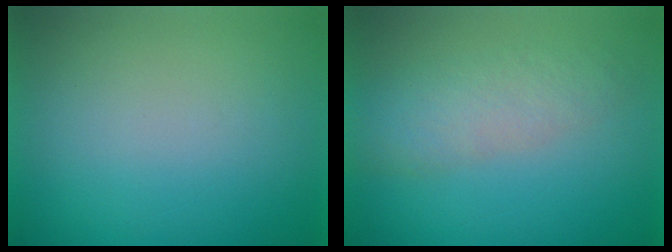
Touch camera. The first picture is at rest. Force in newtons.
{"total": 2.9}